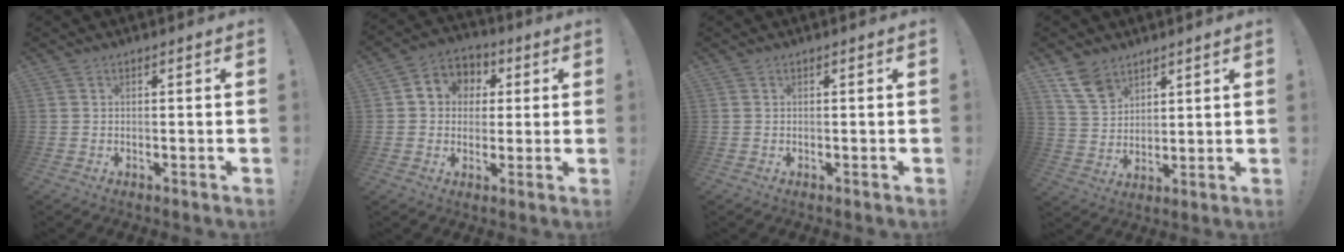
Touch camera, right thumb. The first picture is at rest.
{"total": 7.2, "force": [0.4, 6.8, 2.2], "torque": [-0.036, 0.006, 0.014]}
{"total": 0.0}
{"total": 9.9, "force": [6.8, 5.9, 3.9], "torque": [-0.073, -0.035, 0.136]}